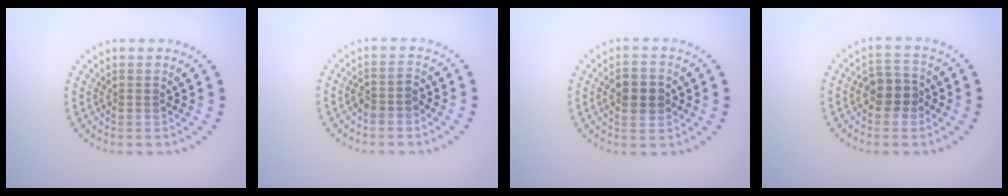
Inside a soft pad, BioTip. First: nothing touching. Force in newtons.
{"total": 1.5, "press": 1.3, "slide": 0.8}
{"total": 3.8, "press": 3.8, "slide": 0.2}
{"total": 3.0, "press": 2.8, "slide": 1.1}